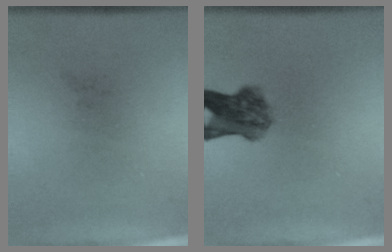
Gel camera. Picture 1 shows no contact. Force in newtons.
{"total": 5.9}